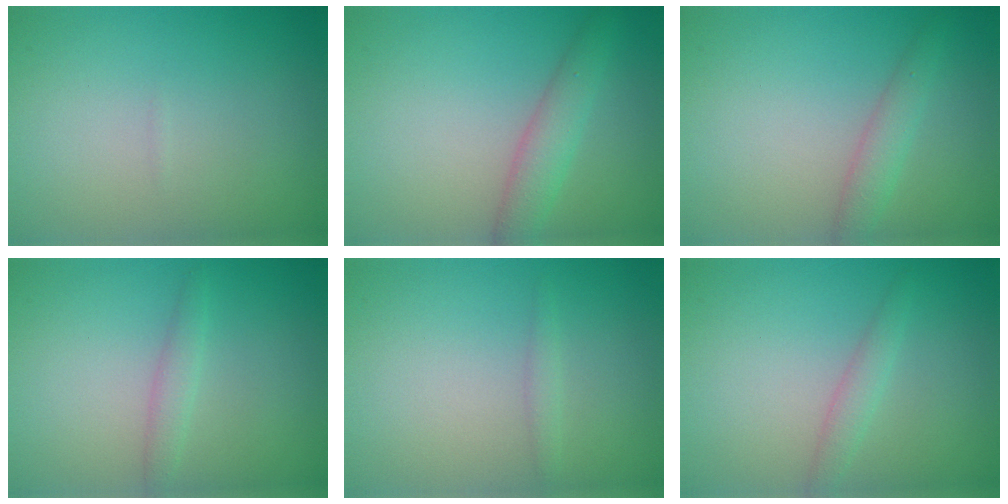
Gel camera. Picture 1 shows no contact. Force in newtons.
{"total": 2.7, "press": 2.7, "slide": 0.2}
{"total": 1.9, "press": 1.9, "slide": 0.1}
{"total": 1.4, "press": 1.4, "slide": 0.0}
{"total": 0.8, "press": 0.8, "slide": 0.1}
{"total": 1.5, "press": 1.5, "slide": 0.0}